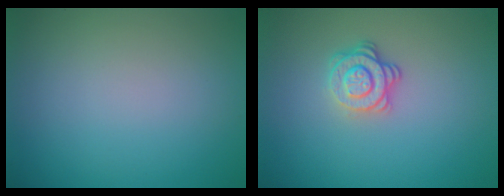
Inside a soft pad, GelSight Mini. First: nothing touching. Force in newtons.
{"total": 2.9, "press": 2.5, "slide": 1.6}